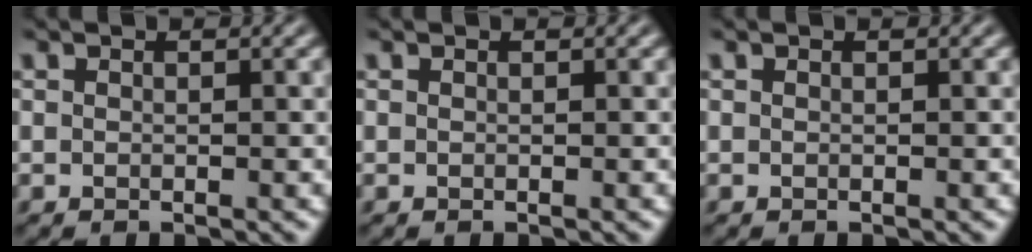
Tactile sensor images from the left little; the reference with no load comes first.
{"total": 0.0}
{"total": 0.0}